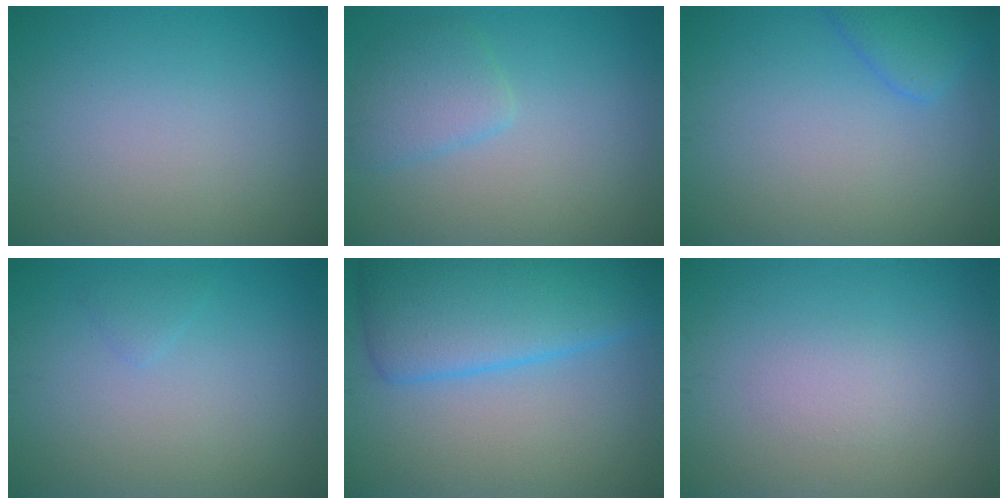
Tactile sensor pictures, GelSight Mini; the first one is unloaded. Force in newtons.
{"total": 2.6, "press": 2.6, "slide": 0.2}
{"total": 2.5, "press": 2.5, "slide": 0.2}
{"total": 0.7, "press": 0.7, "slide": 0.0}
{"total": 8.5, "press": 8.5, "slide": 0.2}
{"total": 1.1, "press": 1.1, "slide": 0.1}